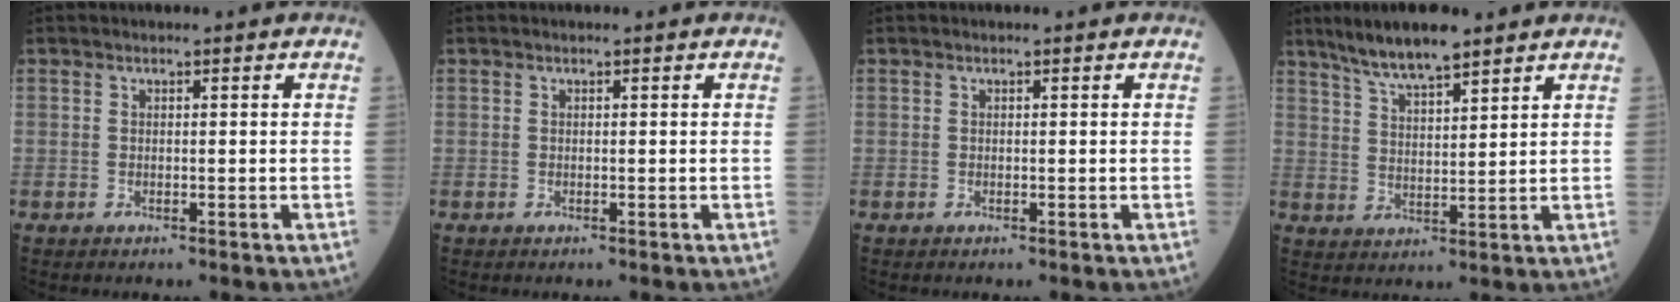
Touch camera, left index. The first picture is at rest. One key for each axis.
{"total": 0.0}
{"total": 0.0}
{"total": 8.0, "fx": 6.5, "fy": 1.1, "fz": 4.6, "tx": -0.095, "ty": 0.014, "tz": 0.122}